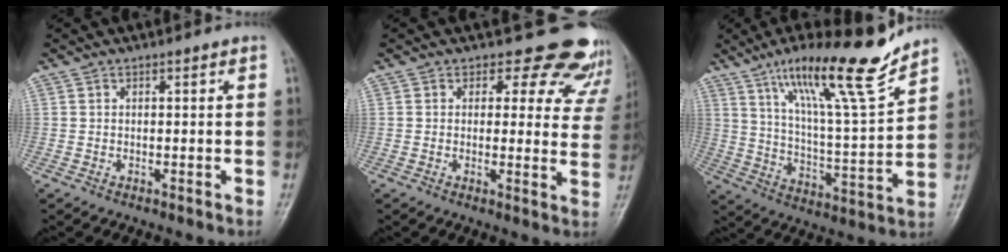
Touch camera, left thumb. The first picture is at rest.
{"total": 12.7, "force": [10.9, 6.1, 2.2], "torque": [0.038, -0.068, 0.094]}
{"total": 18.7, "force": [13.3, 2.0, 13.0], "torque": [-0.194, -0.074, 0.225]}